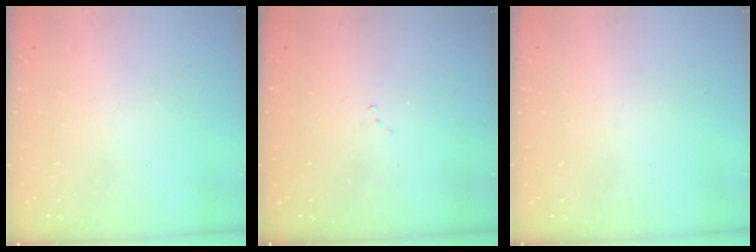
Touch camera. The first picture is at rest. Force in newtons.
{"total": 4.8, "press": 4.7, "slide": 0.8}
{"total": 0.0}